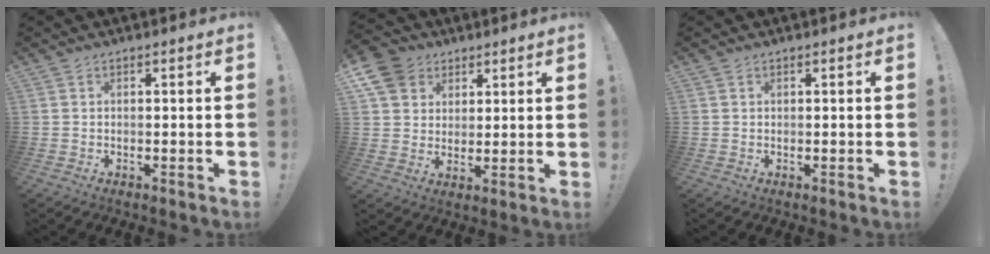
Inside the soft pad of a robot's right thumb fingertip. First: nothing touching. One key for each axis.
{"total": 10.1, "fx": 5.0, "fy": 8.2, "fz": 3.1, "tx": -0.045, "ty": -0.031, "tz": 0.100}
{"total": 0.0}